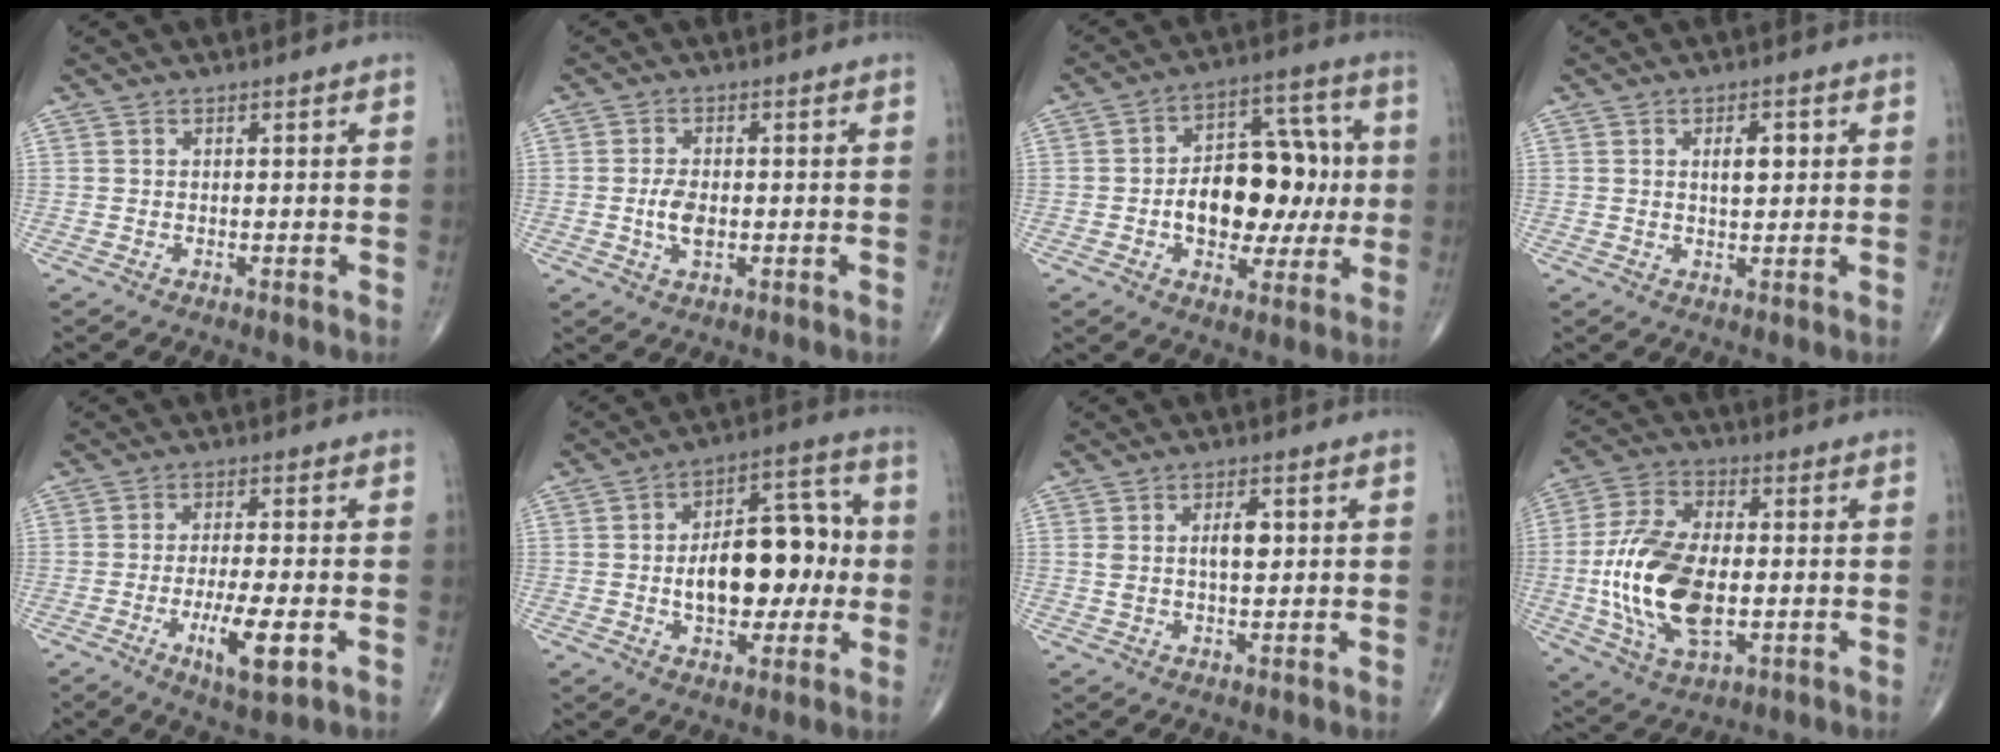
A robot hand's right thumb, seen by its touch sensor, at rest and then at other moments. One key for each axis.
{"total": 4.2, "fx": -0.6, "fy": 2.3, "fz": 3.5, "tx": -0.064, "ty": 0.001, "tz": -0.010}
{"total": 17.4, "fx": -0.9, "fy": 11.0, "fz": 13.5, "tx": -0.150, "ty": 0.038, "tz": -0.008}
{"total": 4.0, "fx": 1.0, "fy": 1.9, "fz": 3.3, "tx": -0.042, "ty": -0.006, "tz": 0.014}
{"total": 8.6, "fx": -2.9, "fy": 2.0, "fz": 7.8, "tx": -0.139, "ty": -0.006, "tz": -0.046}
{"total": 17.0, "fx": -0.7, "fy": 9.6, "fz": 14.0, "tx": -0.172, "ty": 0.035, "tz": -0.010}
{"total": 4.7, "fx": 1.0, "fy": 2.2, "fz": 4.0, "tx": -0.064, "ty": -0.001, "tz": 0.018}
{"total": 18.6, "fx": -1.8, "fy": 9.9, "fz": 15.6, "tx": -0.309, "ty": 0.004, "tz": -0.027}